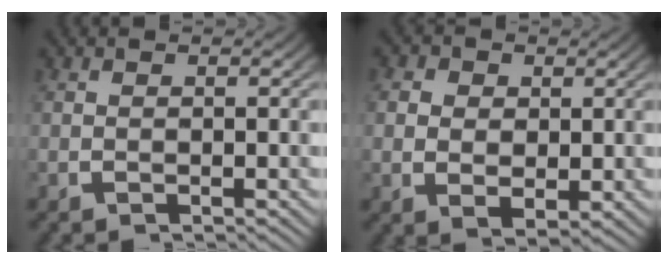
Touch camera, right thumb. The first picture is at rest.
{"total": 3.7, "force": [0.3, 3.0, 2.1], "torque": [-0.042, -0.021, 0.014]}